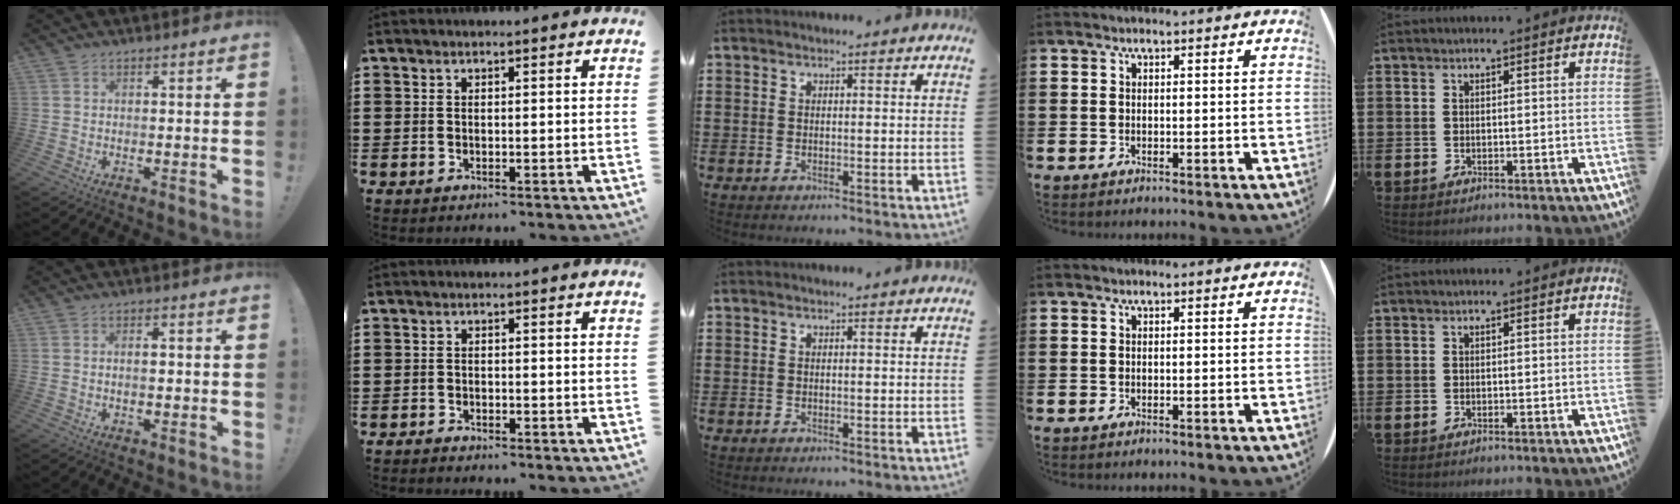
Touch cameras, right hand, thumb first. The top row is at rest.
{"thumb": {"total": 1.7, "force": [-0.1, 0.8, 1.6], "torque": [-0.016, -0.001, -0.006]}, "index": {"total": 1.1, "force": [-1.1, 0.1, 0.0], "torque": [-0.004, 0.000, -0.024]}}